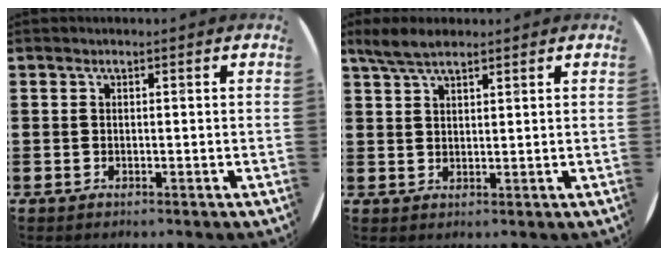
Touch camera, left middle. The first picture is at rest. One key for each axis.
{"total": 4.0, "fx": 3.2, "fy": 1.1, "fz": 2.1, "tx": -0.046, "ty": 0.002, "tz": 0.059}